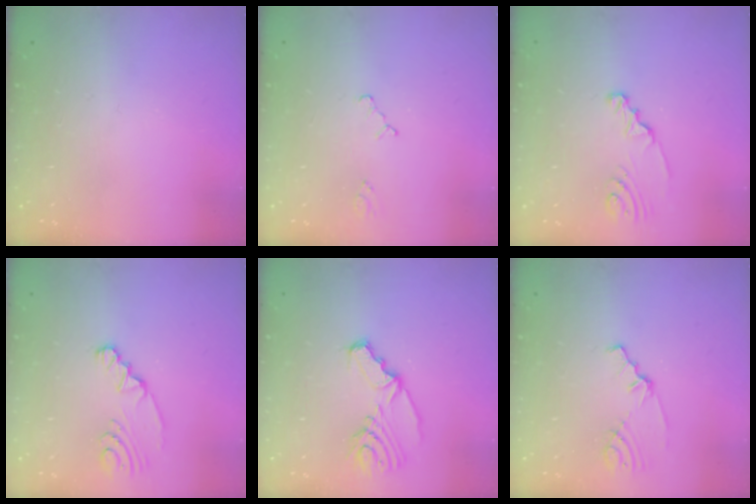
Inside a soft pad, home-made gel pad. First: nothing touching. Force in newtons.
{"total": 1.5, "press": 1.5, "slide": 0.3}
{"total": 2.5, "press": 2.5, "slide": 0.3}
{"total": 3.8, "press": 3.5, "slide": 1.4}
{"total": 10.3, "press": 9.6, "slide": 3.6}
{"total": 1.8, "press": 1.7, "slide": 0.3}